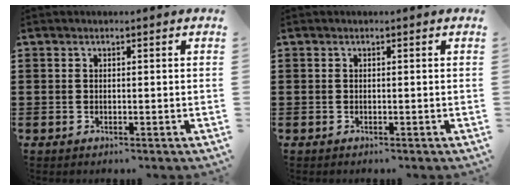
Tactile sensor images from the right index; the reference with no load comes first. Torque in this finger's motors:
{"motor_torque": [-1.30, 0.22, -0.75, -0.11]}